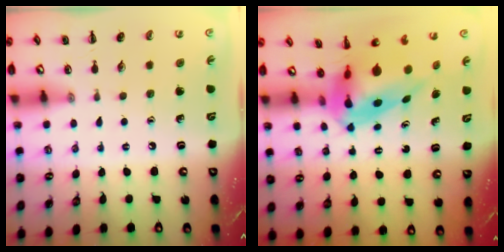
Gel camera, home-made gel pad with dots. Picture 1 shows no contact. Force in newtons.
{"total": 7.8, "press": 7.4, "slide": 2.4}